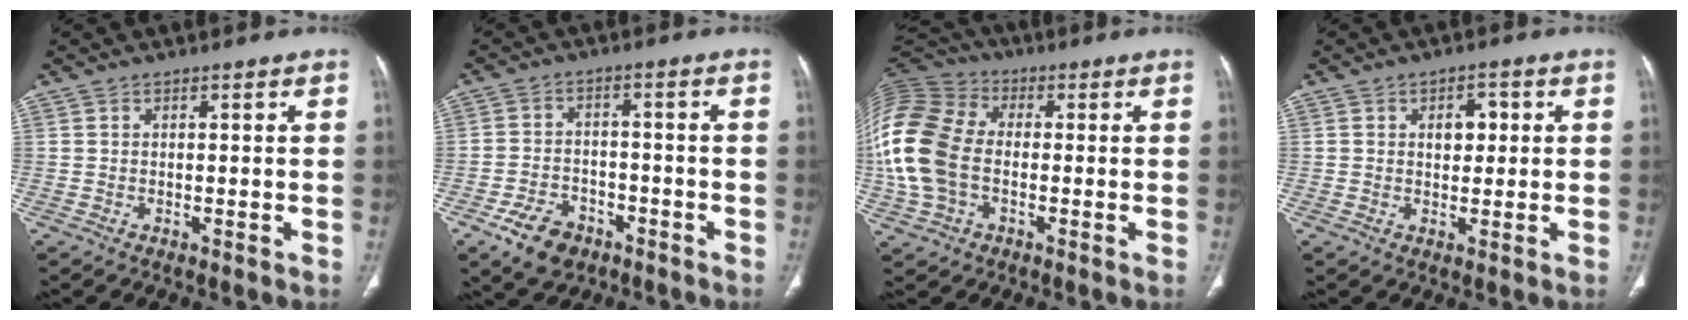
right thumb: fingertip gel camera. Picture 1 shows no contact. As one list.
[{"total": 8.2, "force": [-4.9, 5.4, 3.9], "torque": [-0.055, 0.028, -0.078]}, {"total": 19.2, "force": [-1.9, 13.5, 13.6], "torque": [-0.318, 0.020, -0.038]}, {"total": 4.2, "force": [0.9, 2.8, 2.9], "torque": [-0.022, 0.001, 0.013]}]